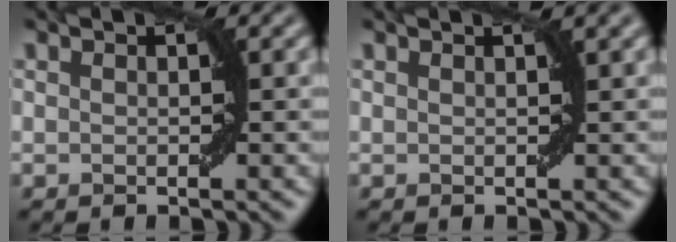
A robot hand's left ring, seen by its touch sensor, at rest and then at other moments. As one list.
[{"total": 1.2, "force": [0.8, 0.1, 0.9], "torque": [-0.011, 0.006, 0.013]}]